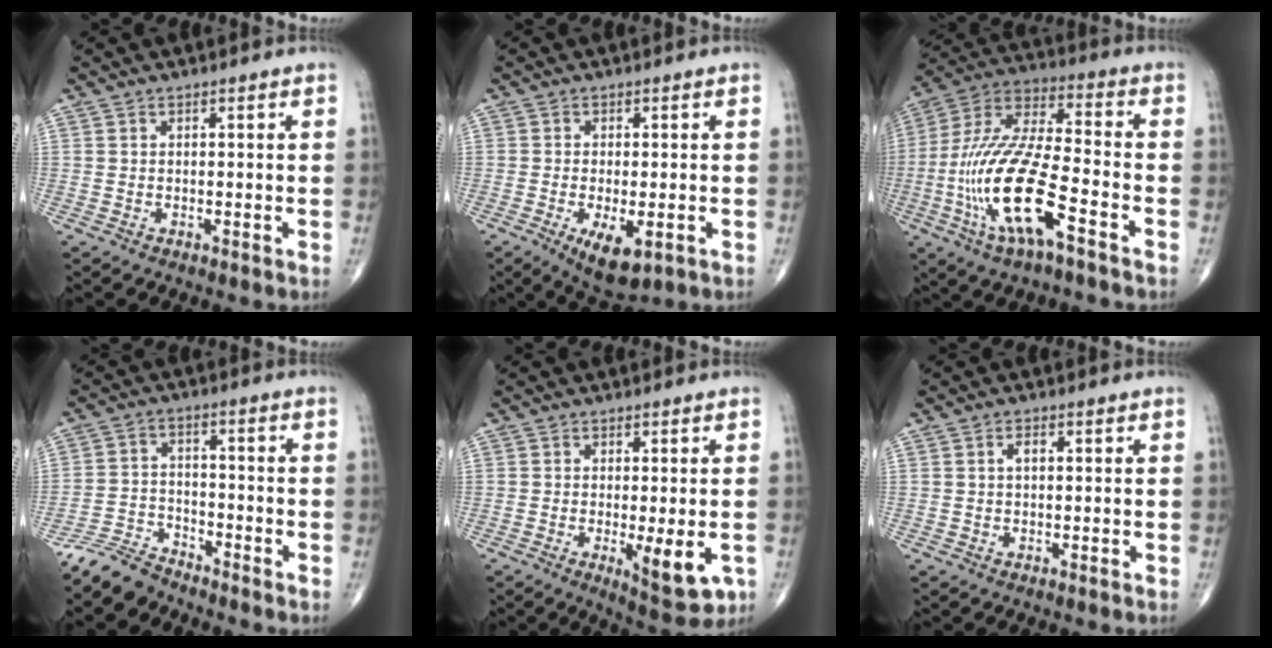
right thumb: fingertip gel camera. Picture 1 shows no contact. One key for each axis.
{"total": 7.3, "fx": -2.6, "fy": 3.1, "fz": 6.1, "tx": -0.099, "ty": -0.013, "tz": -0.034}
{"total": 20.2, "fx": -7.1, "fy": 5.8, "fz": 18.0, "tx": -0.389, "ty": 0.029, "tz": -0.130}
{"total": 5.9, "fx": -5.6, "fy": 1.7, "fz": 0.2, "tx": 0.001, "ty": 0.031, "tz": -0.117}
{"total": 8.5, "fx": -2.2, "fy": 2.7, "fz": 7.7, "tx": -0.101, "ty": -0.019, "tz": -0.027}
{"total": 1.5, "fx": 0.2, "fy": 0.8, "fz": 1.3, "tx": -0.021, "ty": 0.005, "tz": 0.002}